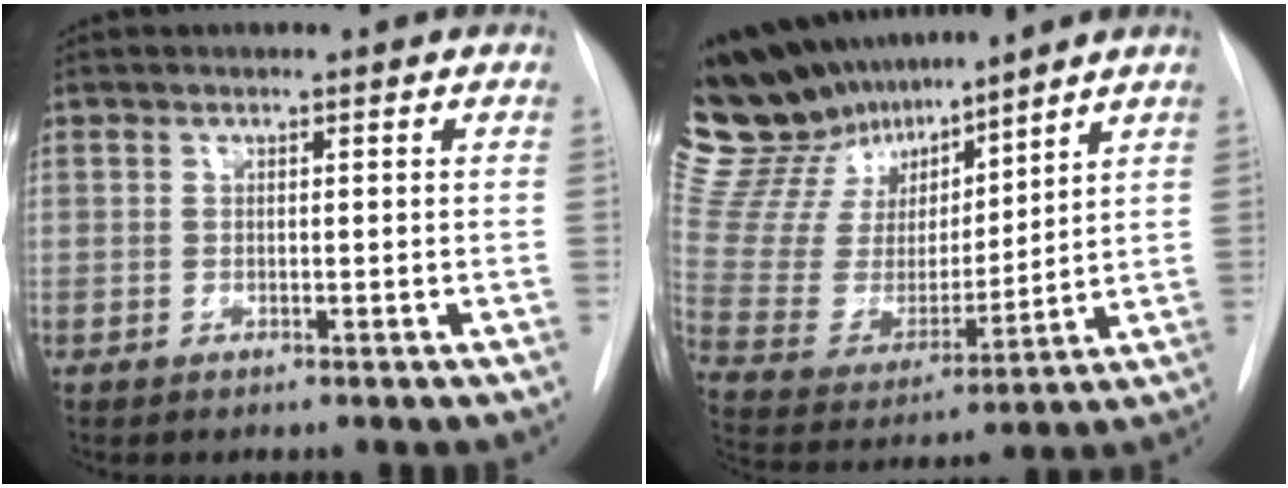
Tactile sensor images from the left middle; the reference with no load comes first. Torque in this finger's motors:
{"motor_torque": [1.11, -1.03, 1.05, 0.01]}